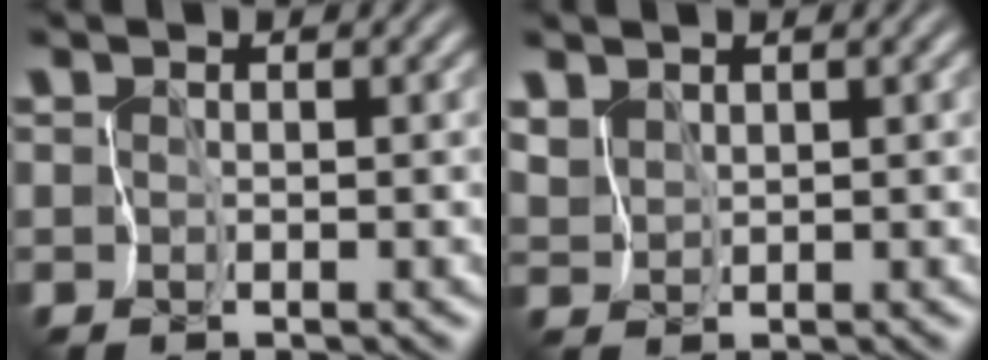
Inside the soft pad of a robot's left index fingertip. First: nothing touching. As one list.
[{"total": 1.4, "force": [1.4, 0.3, -0.1], "torque": [-0.006, 0.002, 0.032]}]